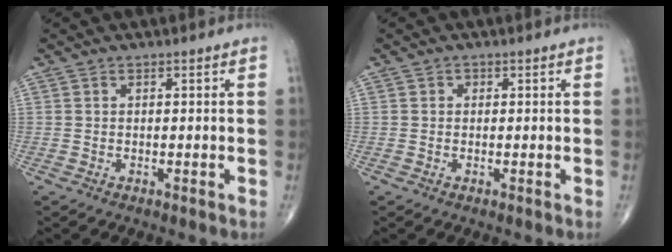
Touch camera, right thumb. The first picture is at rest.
{"total": 0.6, "force": [0.0, 0.5, 0.2], "torque": [0.003, 0.002, -0.002]}